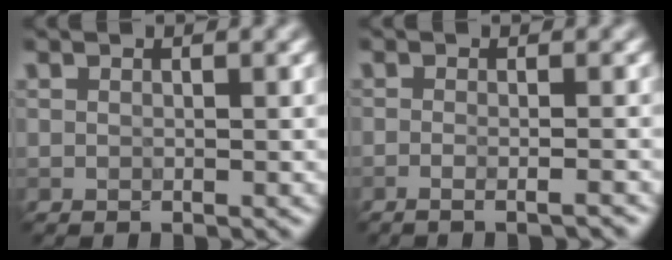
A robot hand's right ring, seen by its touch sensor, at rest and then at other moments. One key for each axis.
{"total": 3.1, "fx": -1.7, "fy": 1.2, "fz": 2.3, "tx": -0.010, "ty": 0.003, "tz": -0.039}